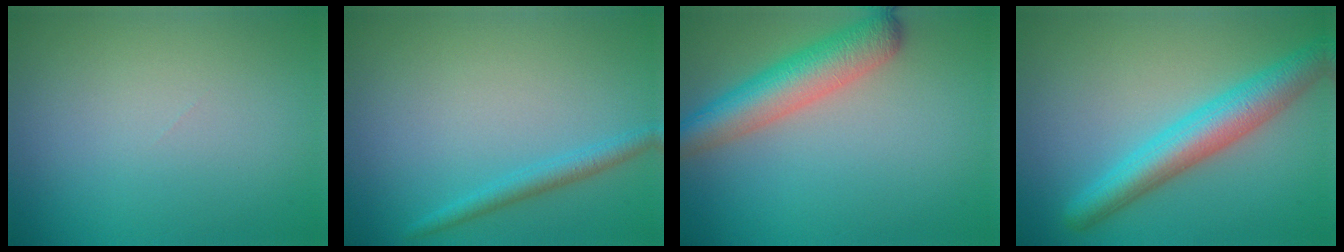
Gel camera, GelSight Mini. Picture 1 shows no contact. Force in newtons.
{"total": 2.0, "press": 2.0, "slide": 0.1}
{"total": 5.7, "press": 5.7, "slide": 0.2}
{"total": 5.4, "press": 5.4, "slide": 0.2}